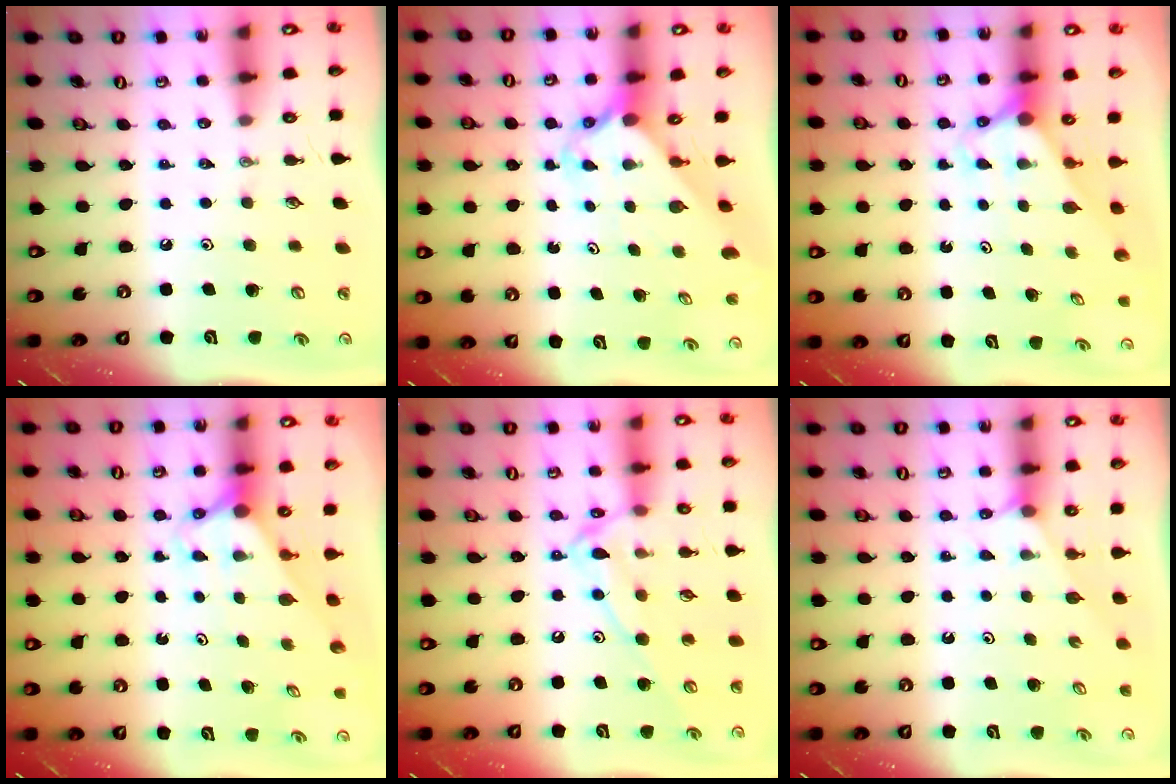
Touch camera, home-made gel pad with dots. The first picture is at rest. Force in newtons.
{"total": 2.3, "press": 2.3, "slide": 0.1}
{"total": 2.8, "press": 2.8, "slide": 0.0}
{"total": 2.8, "press": 2.8, "slide": 0.0}
{"total": 12.8, "press": 12.7, "slide": 0.8}
{"total": 2.3, "press": 2.3, "slide": 0.4}